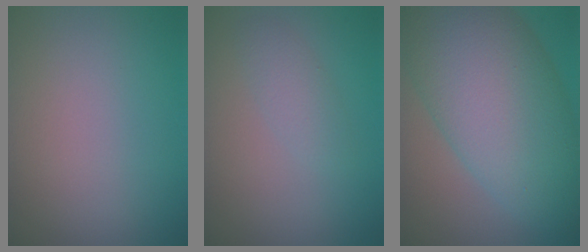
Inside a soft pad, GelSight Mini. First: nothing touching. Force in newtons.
{"total": 1.5, "press": 1.5, "slide": 0.0}
{"total": 12.4, "press": 12.4, "slide": 0.4}